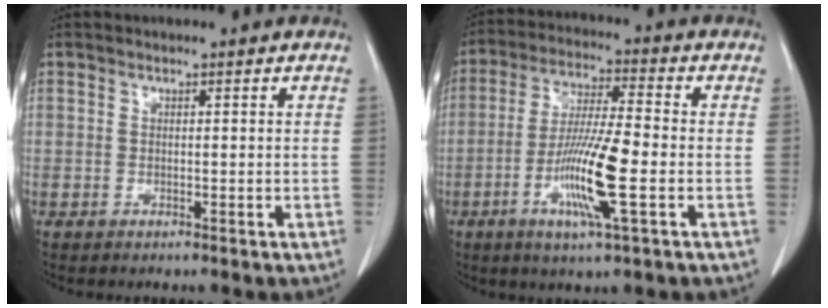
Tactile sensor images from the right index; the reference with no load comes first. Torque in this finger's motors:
{"motor_torque": [1.21, -0.03, 0.35, 0.12]}